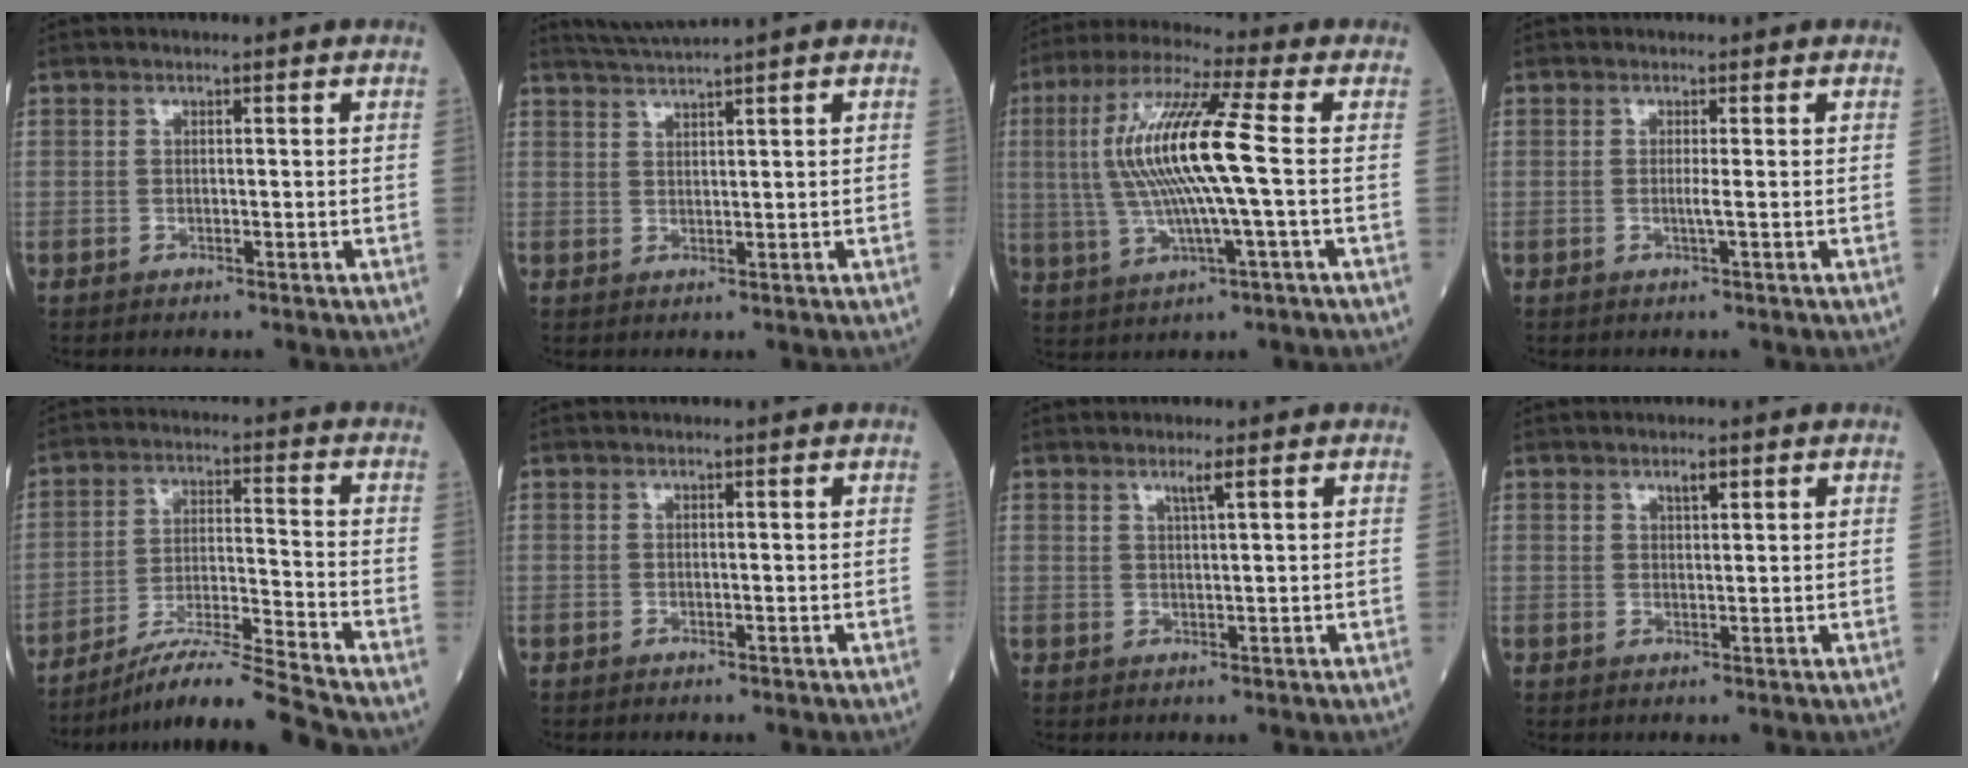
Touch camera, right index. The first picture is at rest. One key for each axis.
{"total": 3.5, "fx": 3.1, "fy": -1.5, "fz": 0.6, "tx": -0.017, "ty": -0.001, "tz": 0.067}
{"total": 14.4, "fx": 0.7, "fy": 0.6, "fz": 14.4, "tx": -0.300, "ty": 0.014, "tz": 0.012}
{"total": 0.9, "fx": -0.1, "fy": -0.4, "fz": 0.8, "tx": -0.012, "ty": 0.000, "tz": -0.004}
{"total": 10.8, "fx": -9.8, "fy": -2.3, "fz": 4.0, "tx": -0.070, "ty": -0.001, "tz": -0.172}
{"total": 0.0}
{"total": 1.7, "fx": 1.1, "fy": -0.2, "fz": 1.3, "tx": -0.028, "ty": 0.000, "tz": 0.024}
{"total": 1.8, "fx": 1.2, "fy": 0.6, "fz": 1.1, "tx": -0.021, "ty": 0.000, "tz": 0.023}